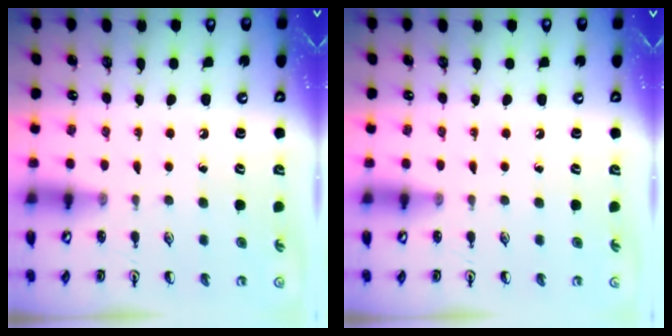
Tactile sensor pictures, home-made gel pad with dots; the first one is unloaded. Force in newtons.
{"total": 0.0}